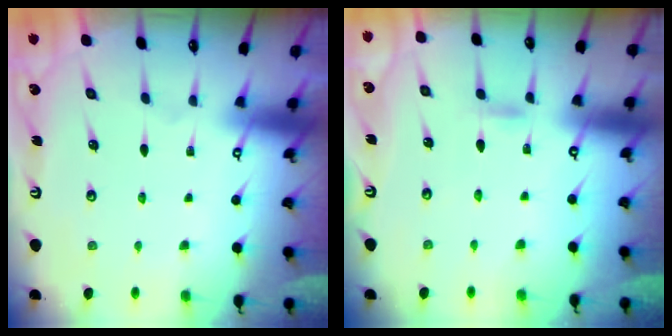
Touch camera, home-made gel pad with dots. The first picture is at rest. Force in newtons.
{"total": 2.7, "press": 2.7, "slide": 0.2}